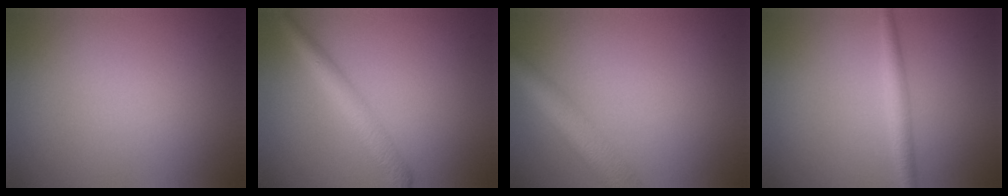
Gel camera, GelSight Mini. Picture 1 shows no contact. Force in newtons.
{"total": 3.3, "press": 3.3, "slide": 0.1}
{"total": 4.9, "press": 4.9, "slide": 0.3}
{"total": 2.2, "press": 2.2, "slide": 0.0}